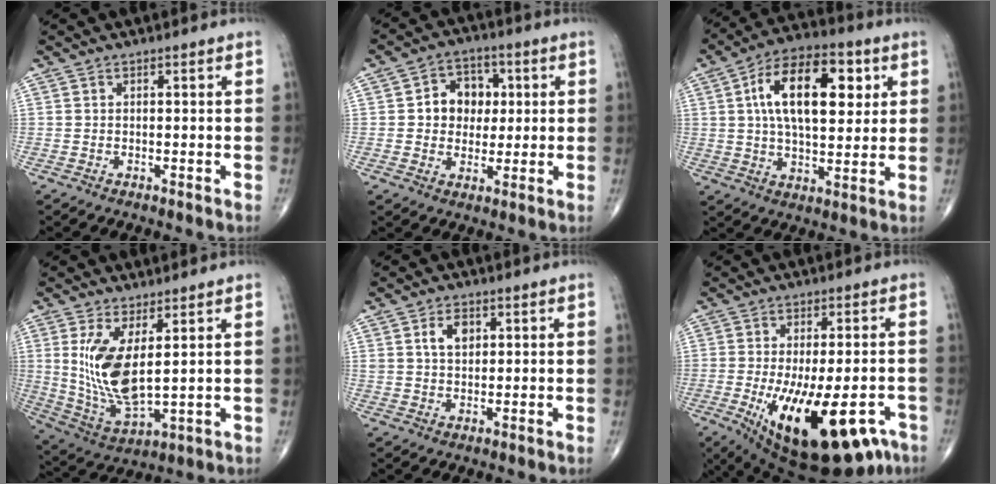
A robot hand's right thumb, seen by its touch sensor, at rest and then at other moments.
{"total": 8.8, "force": [1.2, 7.2, 4.9], "torque": [-0.025, 0.008, 0.014]}
{"total": 18.1, "force": [4.7, 9.1, 14.9], "torque": [-0.221, 0.005, 0.072]}
{"total": 12.5, "force": [2.8, 4.9, 11.2], "torque": [-0.226, -0.031, 0.072]}
{"total": 4.3, "force": [1.6, 2.7, 2.9], "torque": [-0.040, -0.004, 0.029]}
{"total": 21.9, "force": [-9.4, 8.9, 17.7], "torque": [-0.245, -0.010, -0.123]}